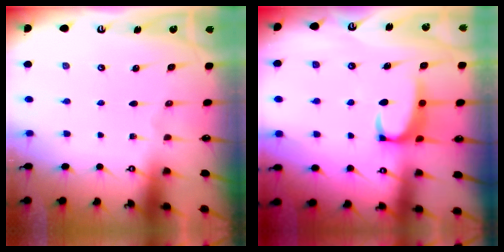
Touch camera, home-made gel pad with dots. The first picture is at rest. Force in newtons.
{"total": 2.4, "press": 2.3, "slide": 0.8}